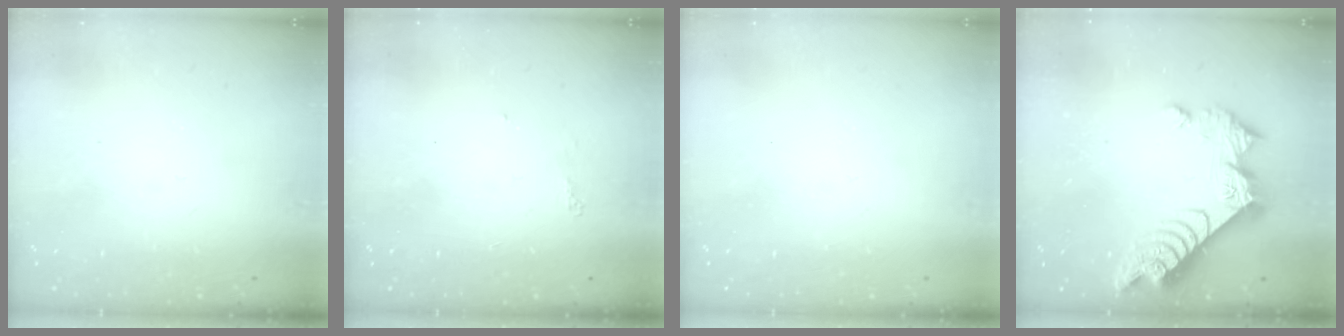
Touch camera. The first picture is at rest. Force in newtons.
{"total": 4.4, "press": 4.4, "slide": 0.5}
{"total": 0.0}
{"total": 11.5, "press": 11.5, "slide": 1.0}